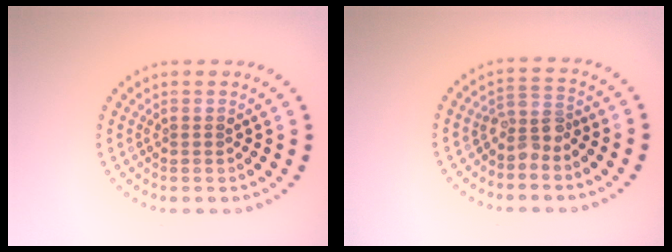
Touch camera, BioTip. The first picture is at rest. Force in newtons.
{"total": 2.3, "press": 1.9, "slide": 1.4}